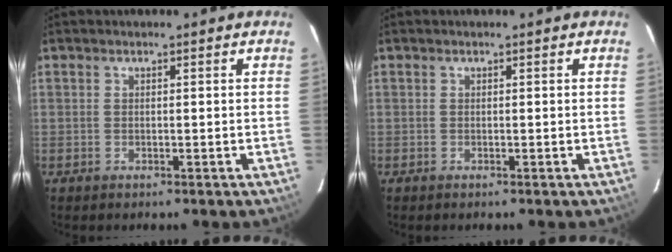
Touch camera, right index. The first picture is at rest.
{"total": 0.0}